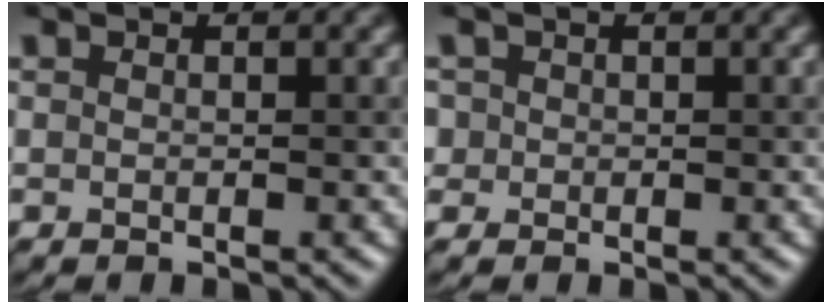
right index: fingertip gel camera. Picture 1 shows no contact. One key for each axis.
{"total": 1.9, "fx": 0.5, "fy": 1.7, "fz": 0.5, "tx": -0.007, "ty": 0.009, "tz": 0.008}